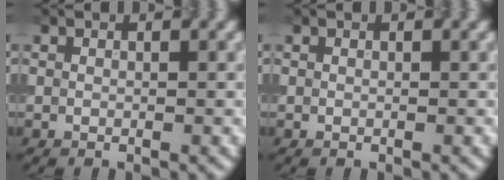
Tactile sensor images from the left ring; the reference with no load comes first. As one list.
[{"total": 0.0}]